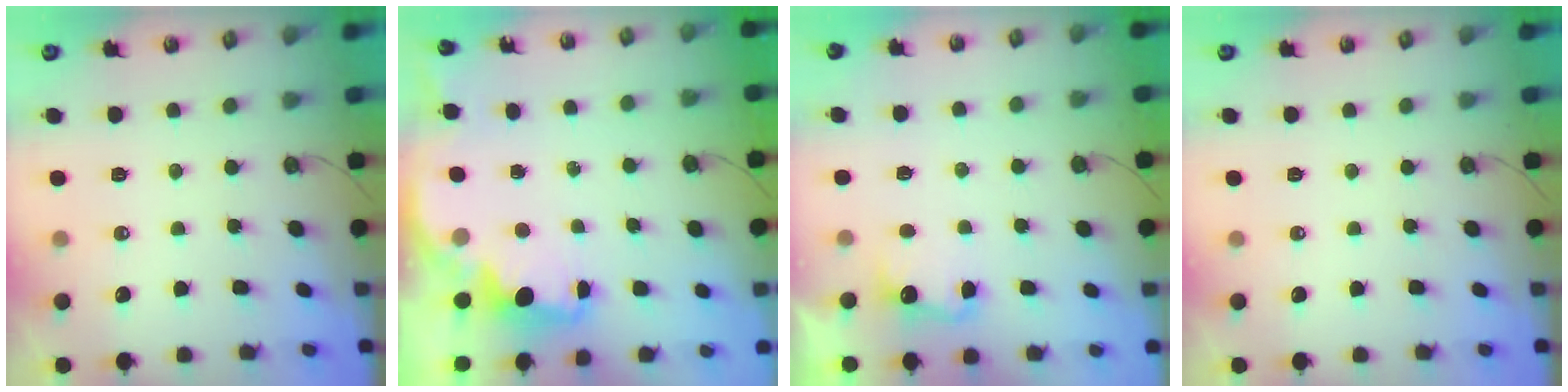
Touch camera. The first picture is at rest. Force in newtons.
{"total": 2.4, "press": 2.3, "slide": 0.8}
{"total": 3.0, "press": 2.8, "slide": 1.0}
{"total": 0.0}